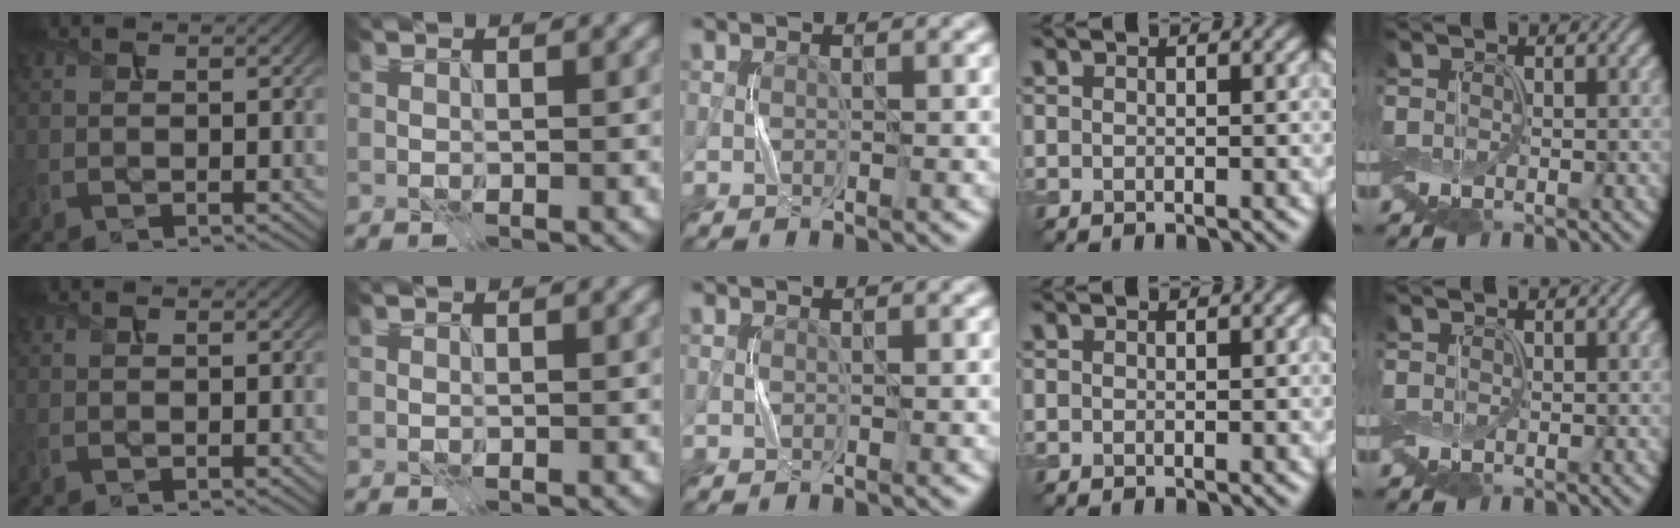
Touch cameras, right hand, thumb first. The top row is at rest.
{}